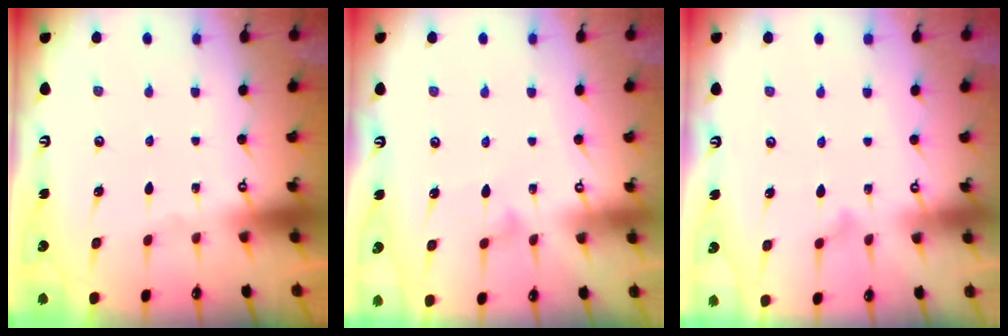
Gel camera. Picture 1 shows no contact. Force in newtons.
{"total": 6.1, "press": 6.1, "slide": 0.3}
{"total": 8.5, "press": 8.5, "slide": 0.5}